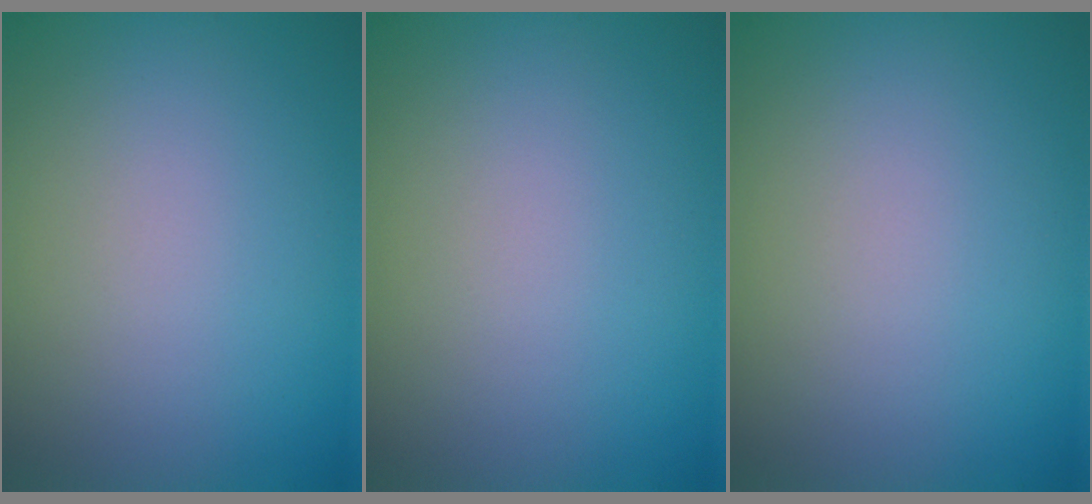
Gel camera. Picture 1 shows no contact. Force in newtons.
{"total": 0.0}
{"total": 0.0}